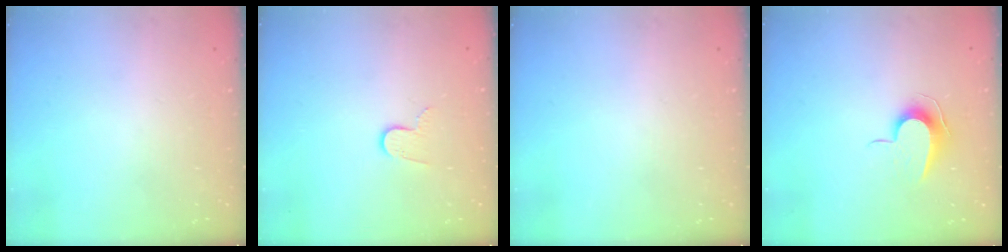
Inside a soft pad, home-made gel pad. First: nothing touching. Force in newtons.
{"total": 6.0, "press": 6.0, "slide": 0.5}
{"total": 0.0}
{"total": 8.9, "press": 8.8, "slide": 0.5}